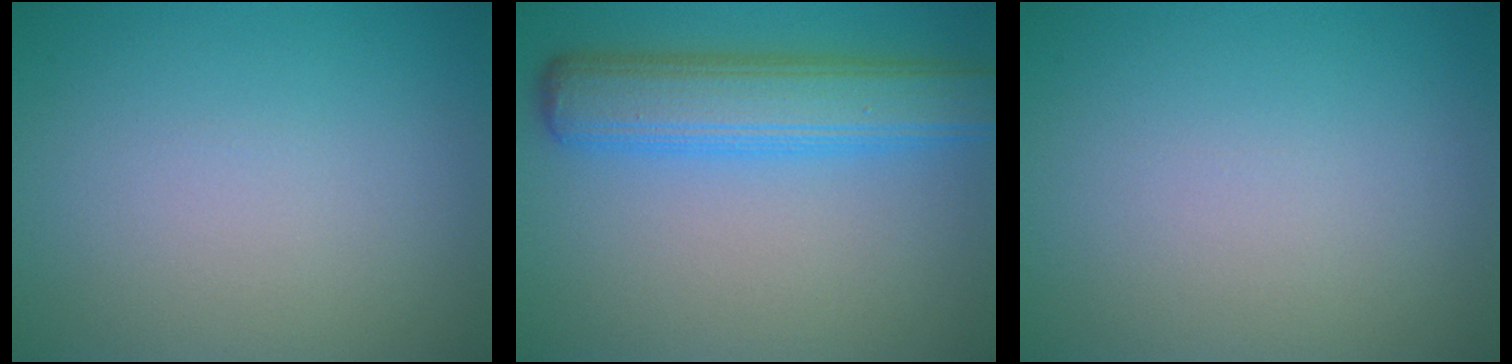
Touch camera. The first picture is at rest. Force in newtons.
{"total": 6.5, "press": 6.5, "slide": 0.1}
{"total": 0.0}